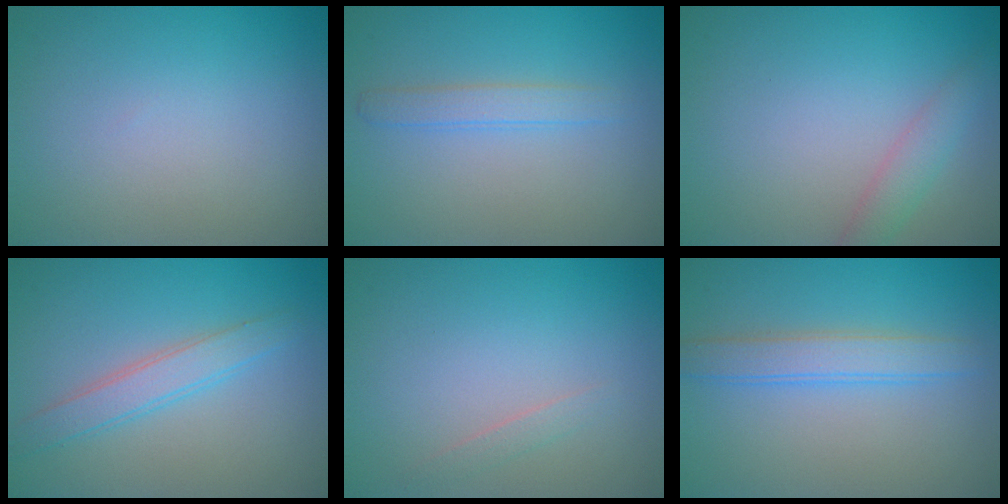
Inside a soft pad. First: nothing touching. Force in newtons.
{"total": 1.8, "press": 1.8, "slide": 0.0}
{"total": 2.1, "press": 2.1, "slide": 0.1}
{"total": 2.7, "press": 2.7, "slide": 0.1}
{"total": 0.8, "press": 0.8, "slide": 0.0}
{"total": 3.0, "press": 2.9, "slide": 0.2}